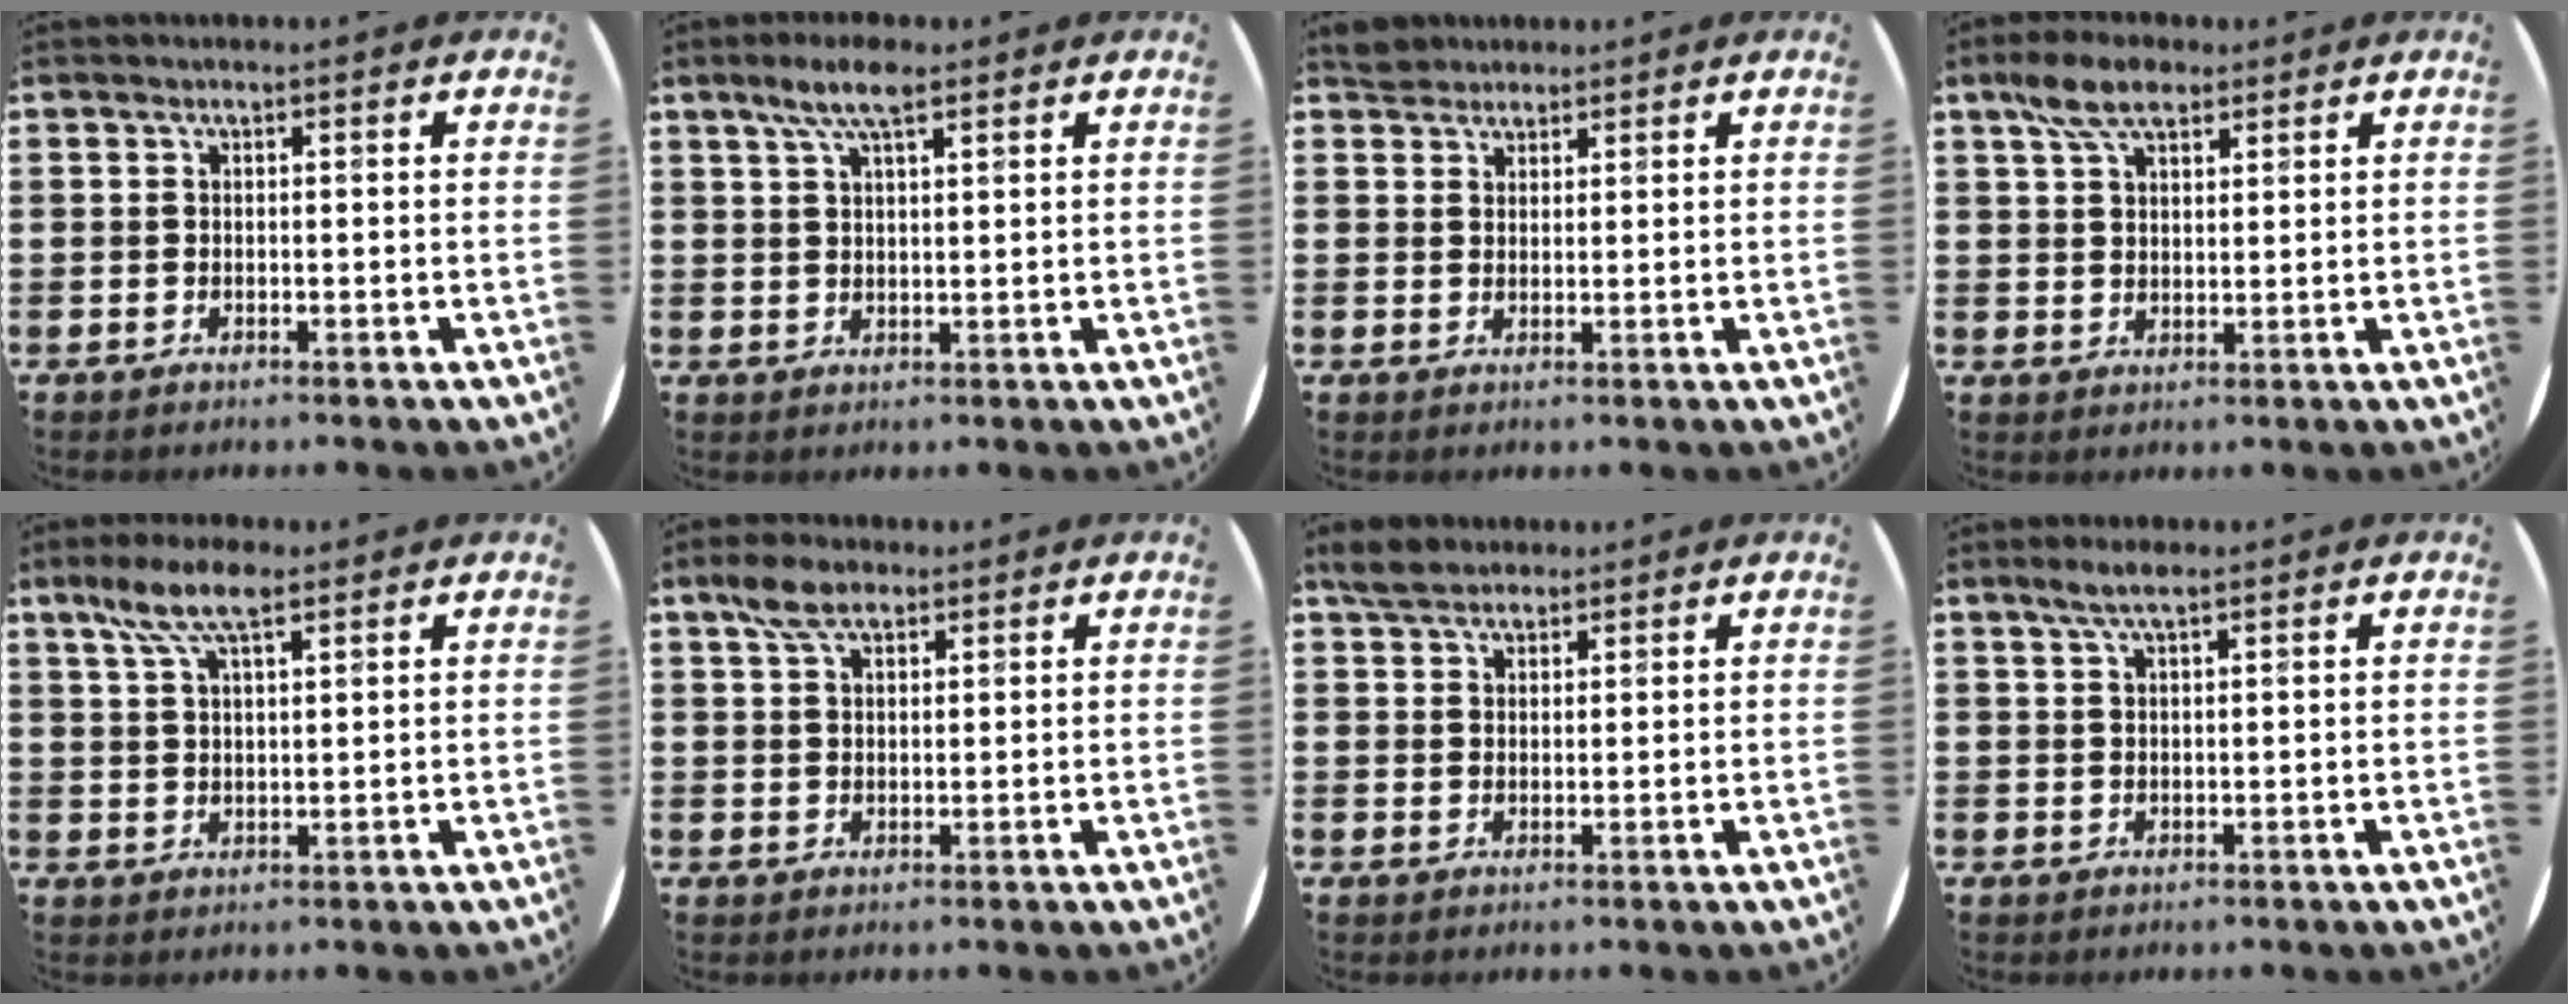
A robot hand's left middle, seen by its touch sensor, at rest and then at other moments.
{"total": 5.4, "force": [3.6, 1.6, 3.7], "torque": [-0.073, 0.004, 0.060]}
{"total": 2.9, "force": [2.7, 1.1, 0.1], "torque": [-0.001, 0.002, 0.051]}
{"total": 6.1, "force": [4.3, 2.9, 3.2], "torque": [-0.065, 0.003, 0.079]}
{"total": 7.4, "force": [4.9, 2.6, 4.9], "torque": [-0.101, 0.000, 0.087]}
{"total": 4.5, "force": [3.2, 2.2, 2.3], "torque": [-0.045, 0.006, 0.058]}
{"total": 3.6, "force": [3.2, 1.5, 0.7], "torque": [-0.016, 0.000, 0.061]}
{"total": 2.7, "force": [2.0, 0.4, 1.7], "torque": [-0.037, 0.005, 0.035]}